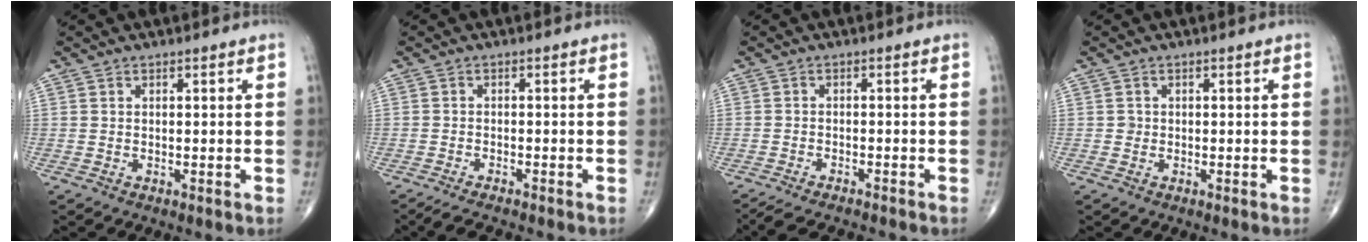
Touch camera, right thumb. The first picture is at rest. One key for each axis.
{"total": 4.4, "fx": -3.8, "fy": 0.6, "fz": 2.0, "tx": -0.043, "ty": 0.002, "tz": -0.066}
{"total": 7.3, "fx": -6.7, "fy": 1.2, "fz": 2.8, "tx": -0.049, "ty": 0.019, "tz": -0.105}
{"total": 0.8, "fx": -0.1, "fy": 0.8, "fz": 0.1, "tx": 0.002, "ty": 0.003, "tz": -0.002}